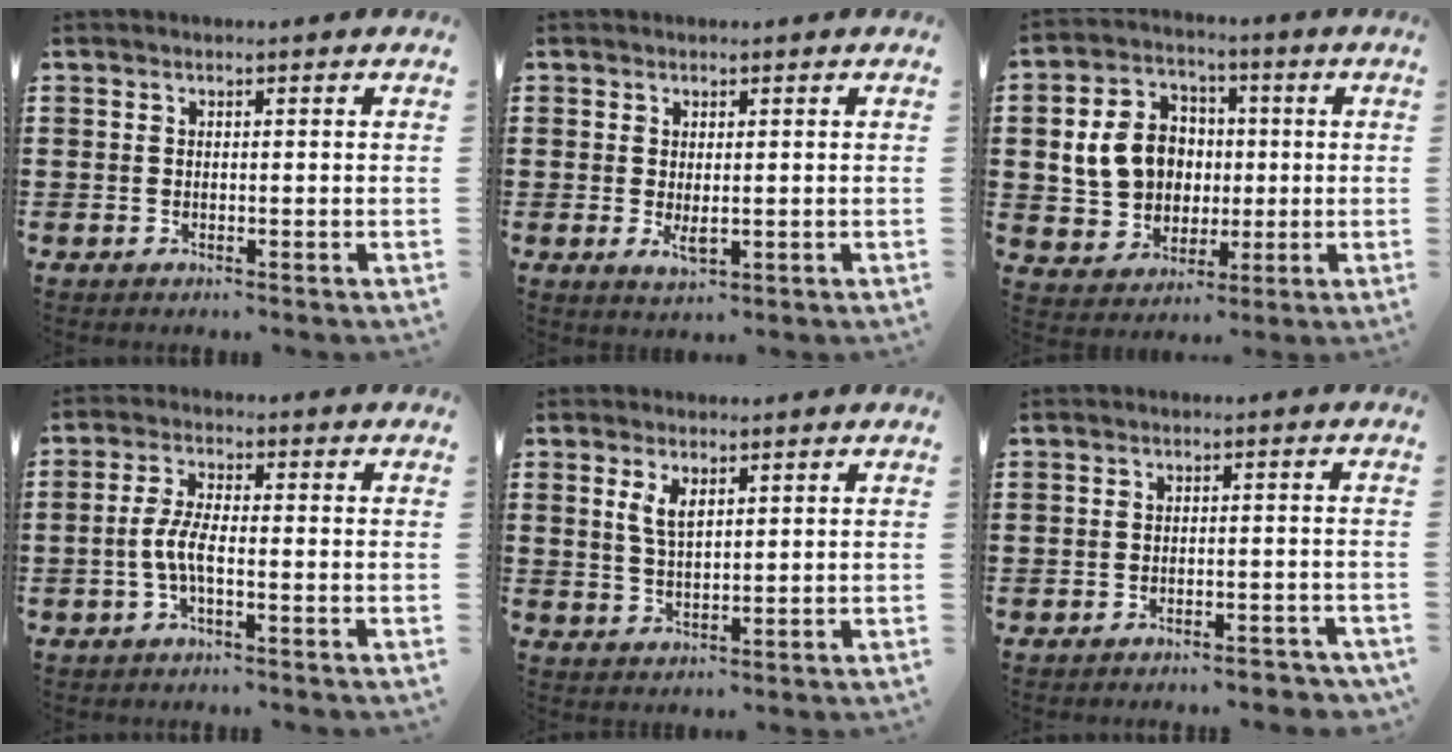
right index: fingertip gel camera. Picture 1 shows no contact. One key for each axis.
{"total": 2.3, "fx": 0.0, "fy": 0.9, "fz": 2.1, "tx": -0.039, "ty": -0.001, "tz": 0.001}
{"total": 9.2, "fx": 0.9, "fy": 8.0, "fz": 4.5, "tx": -0.120, "ty": 0.018, "tz": 0.018}
{"total": 4.3, "fx": -1.3, "fy": 1.0, "fz": 4.0, "tx": -0.098, "ty": -0.006, "tz": -0.033}
{"total": 3.3, "fx": 1.6, "fy": 1.3, "fz": 2.5, "tx": -0.054, "ty": 0.004, "tz": 0.029}
{"total": 3.1, "fx": -3.0, "fy": 0.0, "fz": 0.8, "tx": -0.017, "ty": 0.000, "tz": -0.062}